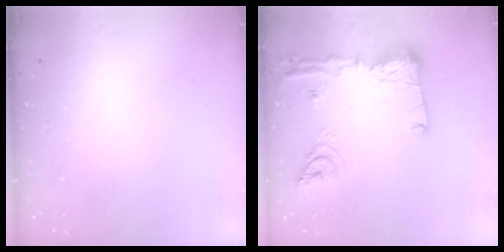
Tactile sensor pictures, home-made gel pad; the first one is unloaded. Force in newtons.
{"total": 20.1, "press": 19.9, "slide": 3.0}